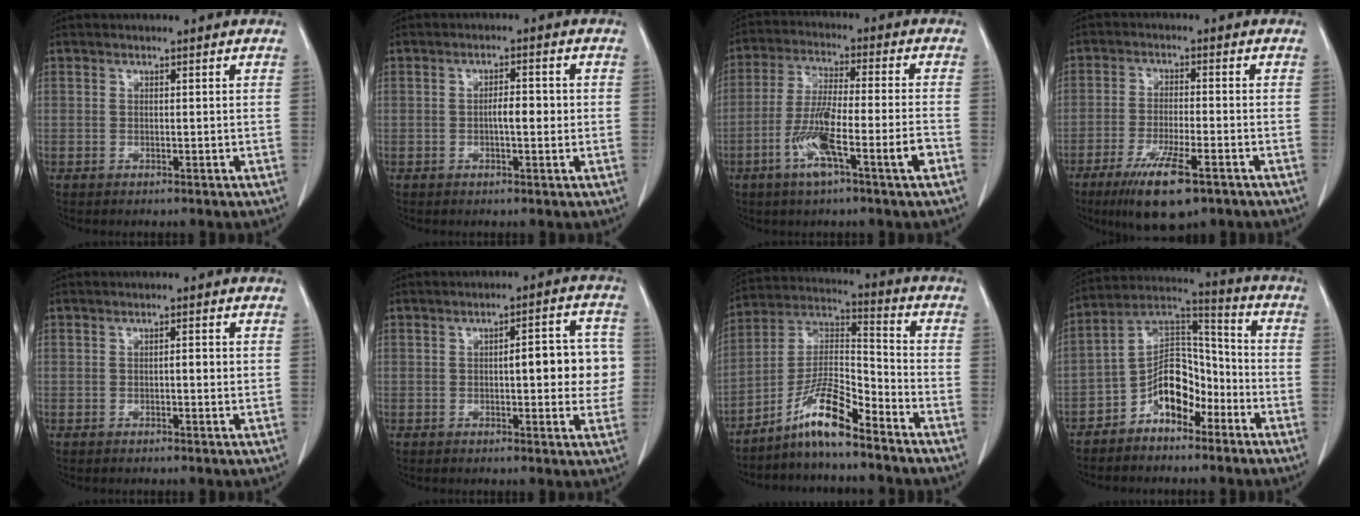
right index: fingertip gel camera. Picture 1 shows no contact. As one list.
[{"total": 3.3, "force": [-0.2, 0.9, 3.2], "torque": [-0.053, 0.006, -0.004]}, {"total": 11.1, "force": [-4.8, 0.4, 10.0], "torque": [-0.189, -0.002, -0.088]}, {"total": 9.8, "force": [-5.8, 1.7, 7.7], "torque": [-0.140, -0.022, -0.095]}, {"total": 1.6, "force": [0.0, 0.4, 1.5], "torque": [-0.023, 0.002, -0.001]}, {"total": 8.7, "force": [0.1, 2.7, 8.3], "torque": [-0.098, 0.024, 0.000]}, {"total": 10.0, "force": [-7.5, 1.2, 6.6], "torque": [-0.133, 0.014, -0.142]}, {"total": 10.0, "force": [-5.2, 5.5, 6.5], "torque": [-0.118, 0.035, -0.094]}]